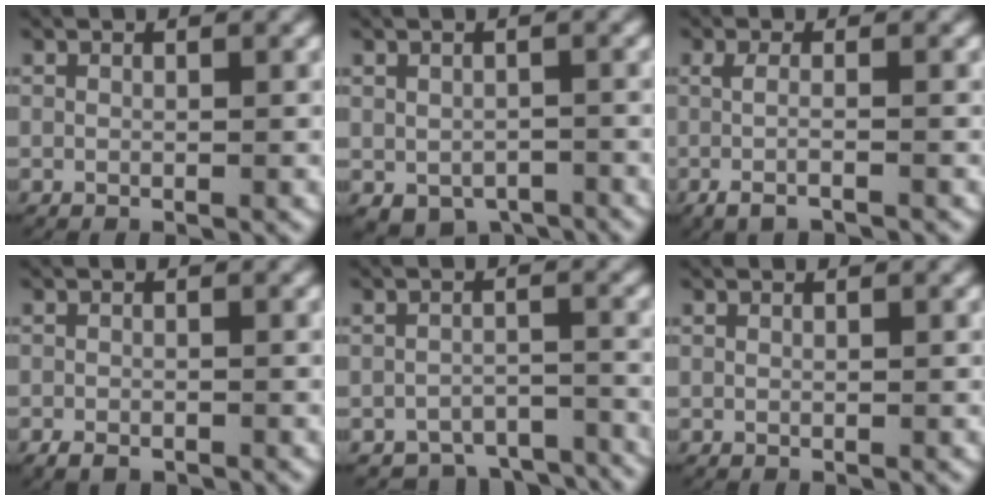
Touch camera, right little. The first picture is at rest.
{"total": 4.5, "force": [-3.3, 2.6, 1.3], "torque": [-0.007, -0.016, -0.044]}
{"total": 2.3, "force": [-1.4, 0.3, 1.8], "torque": [-0.049, -0.007, -0.021]}
{"total": 1.4, "force": [-1.2, 0.6, 0.5], "torque": [-0.012, -0.006, -0.019]}
{"total": 7.7, "force": [-7.1, 2.6, 1.4], "torque": [0.006, -0.013, -0.117]}
{"total": 0.0}